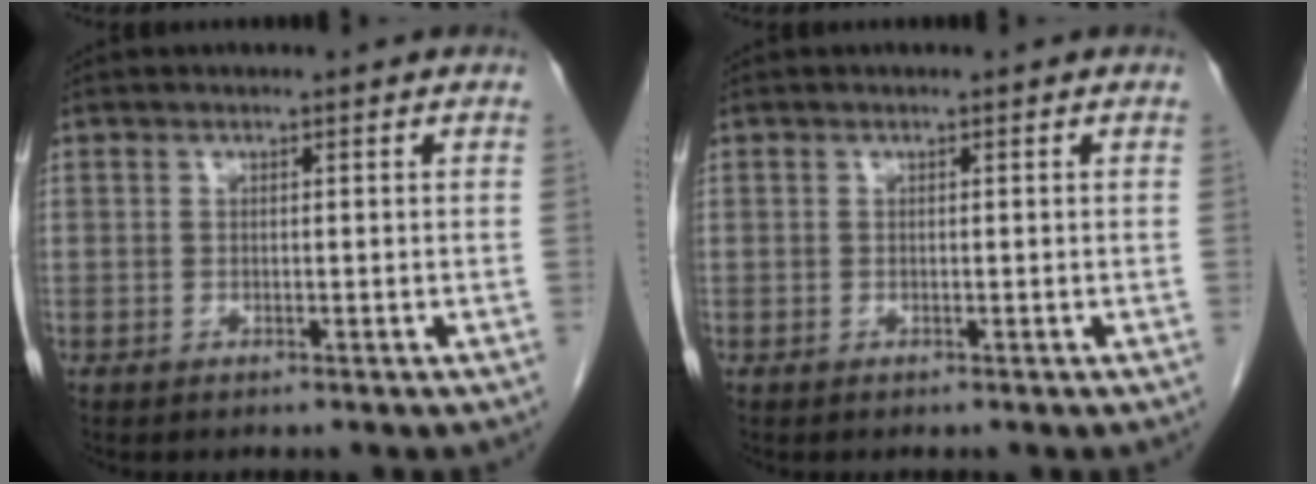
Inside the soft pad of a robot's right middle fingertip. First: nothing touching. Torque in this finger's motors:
{"motor_torque": [0.00, 0.00, 0.00, 0.00]}